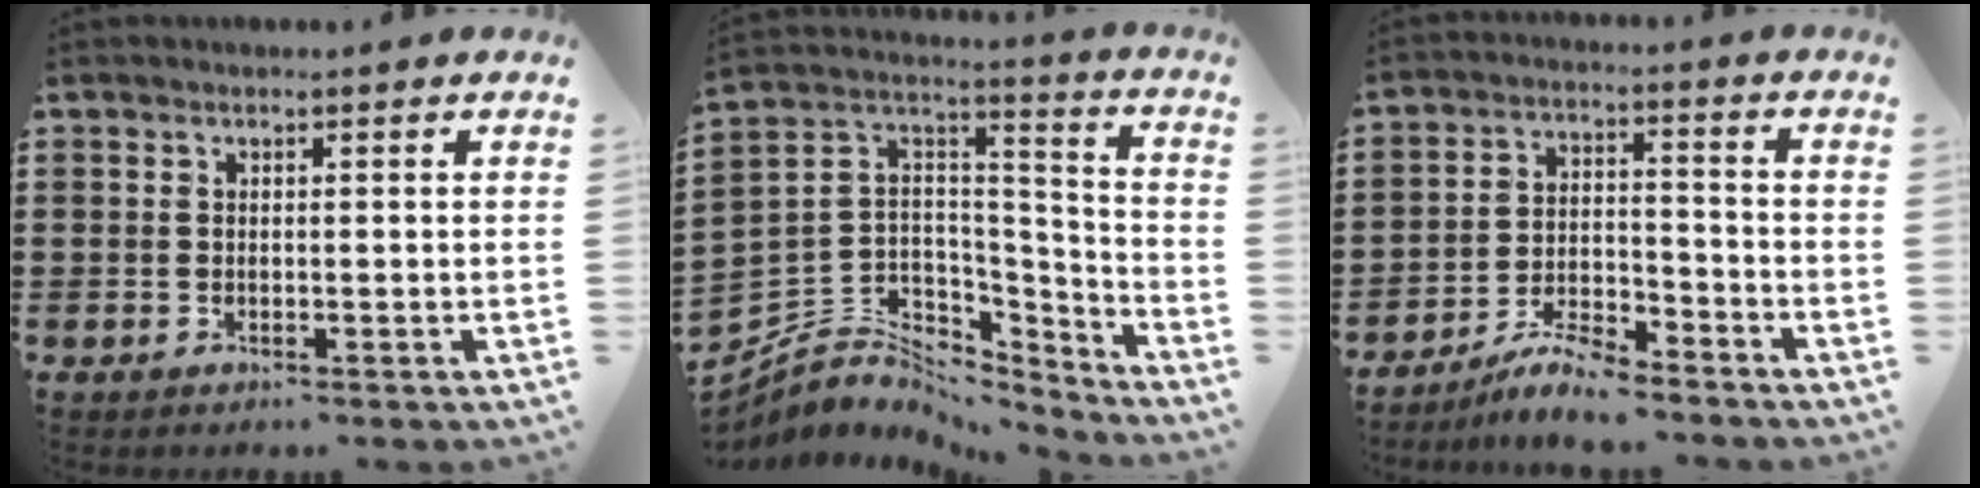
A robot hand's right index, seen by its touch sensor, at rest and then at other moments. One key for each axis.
{"total": 5.1, "fx": -2.7, "fy": 4.2, "fz": 0.8, "tx": -0.042, "ty": -0.016, "tz": -0.053}
{"total": 5.9, "fx": -5.5, "fy": 0.5, "fz": 2.0, "tx": -0.041, "ty": 0.002, "tz": -0.105}